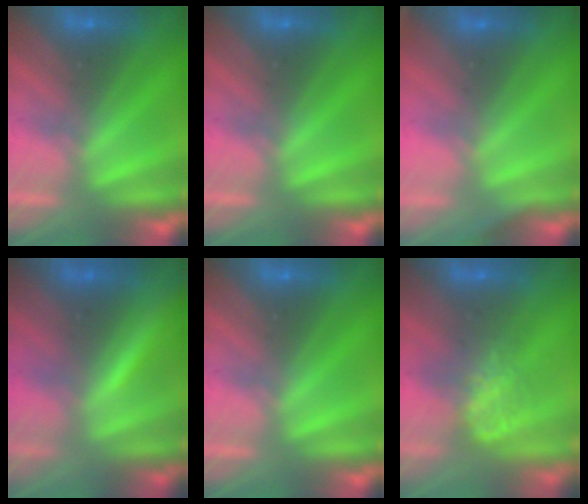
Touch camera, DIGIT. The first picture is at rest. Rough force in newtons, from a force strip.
{"total": 0.0}
{"total": 3.7}
{"total": 1.7}
{"total": 0.0}
{"total": 5.7}